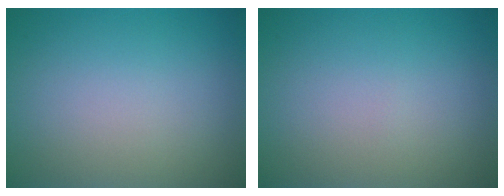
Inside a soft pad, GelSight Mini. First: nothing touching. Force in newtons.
{"total": 0.0}